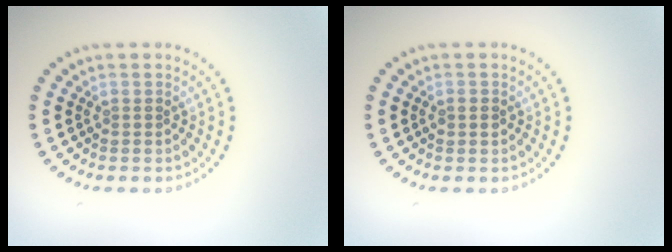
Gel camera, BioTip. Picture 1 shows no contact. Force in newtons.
{"total": 1.3, "press": 1.2, "slide": 0.1}